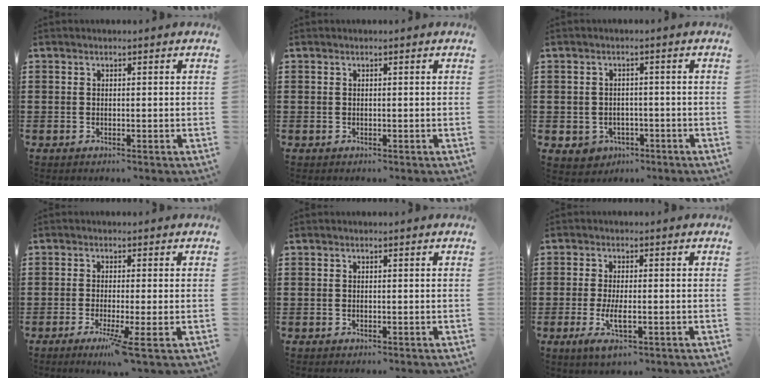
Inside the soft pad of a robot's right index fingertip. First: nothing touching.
{"total": 0.0}
{"total": 2.3, "force": [-1.4, 1.9, 0.2], "torque": [-0.013, 0.003, -0.031]}
{"total": 4.1, "force": [-2.0, -0.6, 3.6], "torque": [-0.073, -0.022, -0.034]}
{"total": 0.0}
{"total": 5.0, "force": [-1.6, 1.3, 4.6], "torque": [-0.103, -0.015, -0.032]}